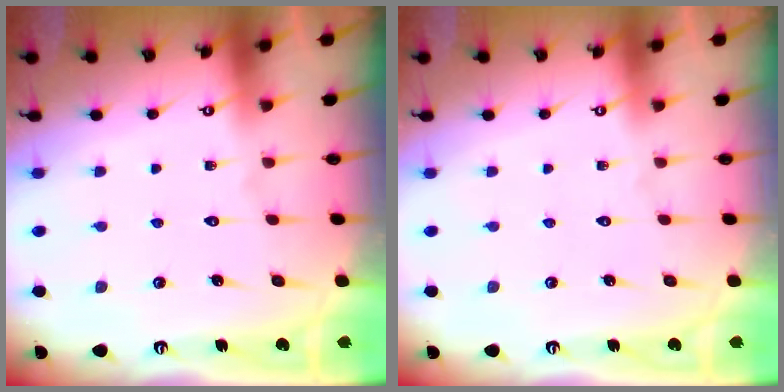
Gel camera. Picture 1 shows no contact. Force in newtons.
{"total": 0.0}